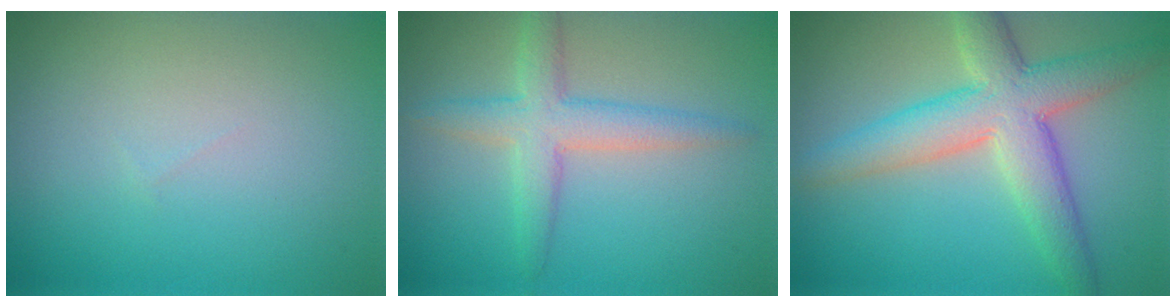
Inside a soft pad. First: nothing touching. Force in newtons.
{"total": 3.7, "press": 3.7, "slide": 0.2}
{"total": 7.0, "press": 7.0, "slide": 0.2}